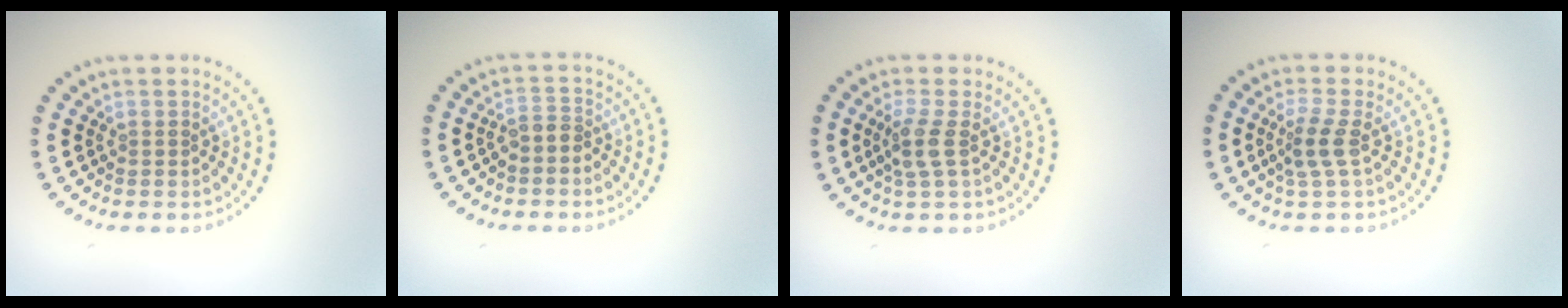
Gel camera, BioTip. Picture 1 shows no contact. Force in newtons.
{"total": 1.8, "press": 1.4, "slide": 1.2}
{"total": 2.1, "press": 1.8, "slide": 1.2}
{"total": 2.3, "press": 2.0, "slide": 1.1}